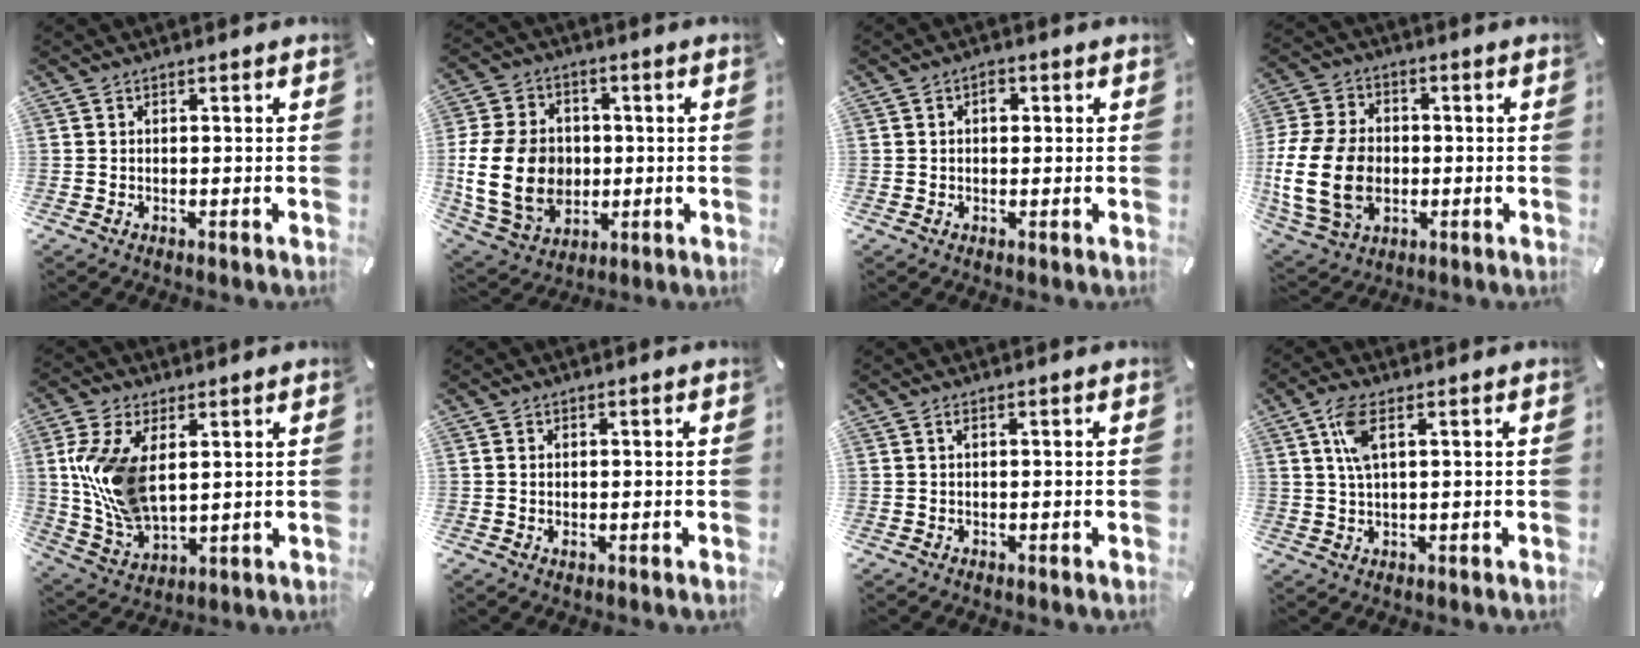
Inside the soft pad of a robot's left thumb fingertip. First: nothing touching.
{"total": 18.1, "force": [-0.9, 14.1, 11.3], "torque": [-0.249, 0.000, -0.019]}
{"total": 2.2, "force": [0.4, 1.5, 1.6], "torque": [-0.017, 0.001, 0.001]}
{"total": 17.4, "force": [-2.2, 13.1, 11.3], "torque": [-0.244, 0.009, -0.041]}
{"total": 14.0, "force": [3.4, 8.2, 10.8], "torque": [-0.251, -0.011, 0.062]}
{"total": 1.2, "force": [0.0, 0.6, 1.0], "torque": [-0.021, 0.001, -0.001]}
{"total": 0.7, "force": [0.1, 0.1, 0.7], "torque": [-0.013, 0.001, 0.002]}
{"total": 6.0, "force": [2.0, 2.0, 5.3], "torque": [-0.119, 0.004, 0.031]}